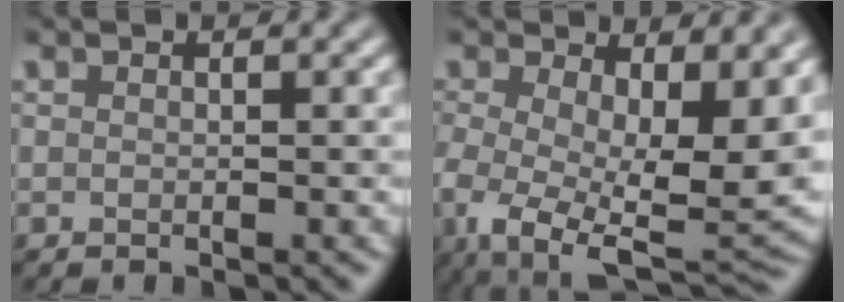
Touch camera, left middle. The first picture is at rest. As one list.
[{"total": 14.2, "force": [-1.4, 7.5, 12.0], "torque": [-0.203, -0.038, -0.002]}]